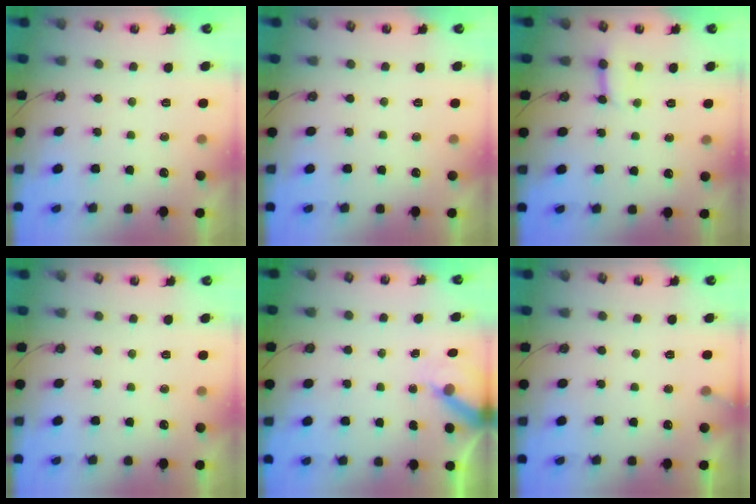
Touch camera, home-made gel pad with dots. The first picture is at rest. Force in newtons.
{"total": 0.0}
{"total": 2.8, "press": 2.8, "slide": 0.3}
{"total": 0.0}
{"total": 6.5, "press": 6.5, "slide": 0.4}
{"total": 4.5, "press": 4.5, "slide": 0.2}